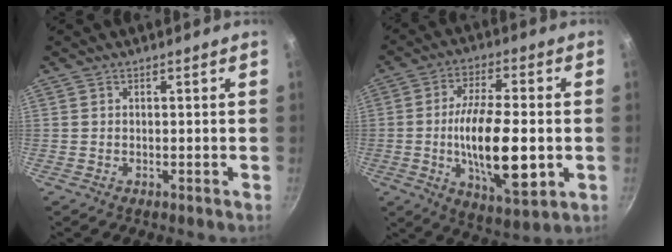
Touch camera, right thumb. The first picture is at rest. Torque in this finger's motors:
{"motor_torque": [0.68, 1.01, 2.07, -0.70, 0.68]}